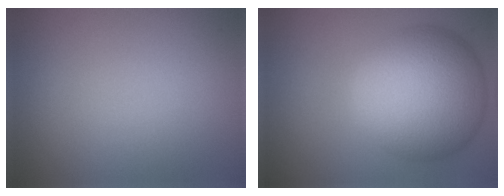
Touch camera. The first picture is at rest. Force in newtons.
{"total": 12.5, "press": 12.4, "slide": 0.4}